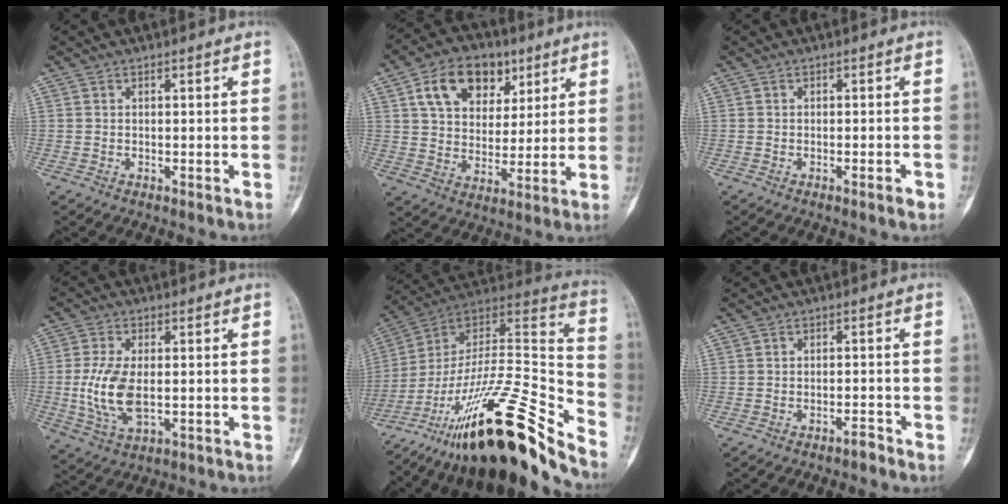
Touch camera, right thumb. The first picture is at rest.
{"total": 14.6, "force": [6.6, 10.1, 8.2], "torque": [-0.103, -0.012, 0.113]}
{"total": 1.8, "force": [-1.0, 0.3, 1.4], "torque": [-0.026, 0.000, -0.013]}
{"total": 9.9, "force": [-0.8, 5.0, 8.5], "torque": [-0.181, -0.008, -0.011]}
{"total": 33.8, "force": [-22.7, 7.7, 23.8], "torque": [-0.335, 0.080, -0.373]}
{"total": 1.7, "force": [-1.5, 0.4, 0.8], "torque": [-0.015, 0.013, -0.024]}